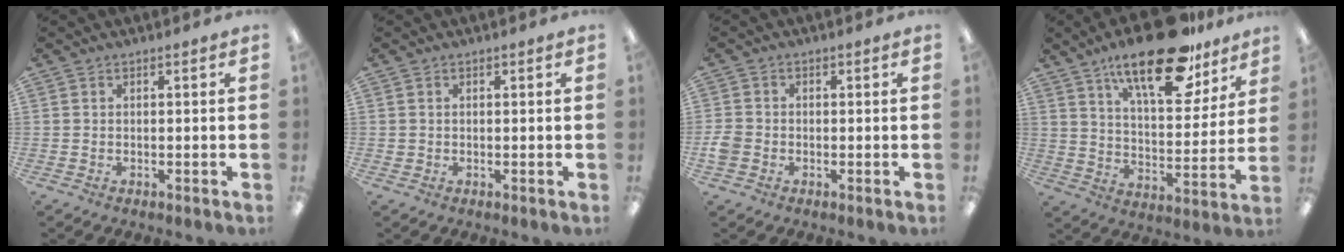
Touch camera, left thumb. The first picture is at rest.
{"total": 0.8, "force": [0.2, 0.8, 0.0], "torque": [0.001, 0.007, 0.003]}
{"total": 3.5, "force": [-1.0, 3.0, 1.5], "torque": [-0.022, 0.011, -0.017]}
{"total": 21.5, "force": [14.9, 8.2, 13.1], "torque": [-0.200, -0.083, 0.250]}